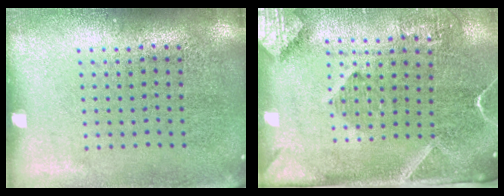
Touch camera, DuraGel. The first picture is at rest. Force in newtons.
{"total": 2.9, "press": 2.1, "slide": 2.0}